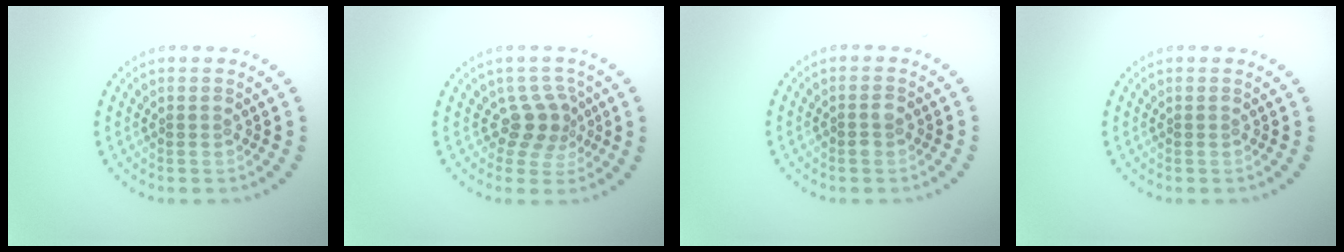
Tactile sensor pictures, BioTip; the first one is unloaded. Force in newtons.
{"total": 2.6, "press": 1.9, "slide": 1.8}
{"total": 1.0, "press": 0.9, "slide": 0.3}
{"total": 0.0}